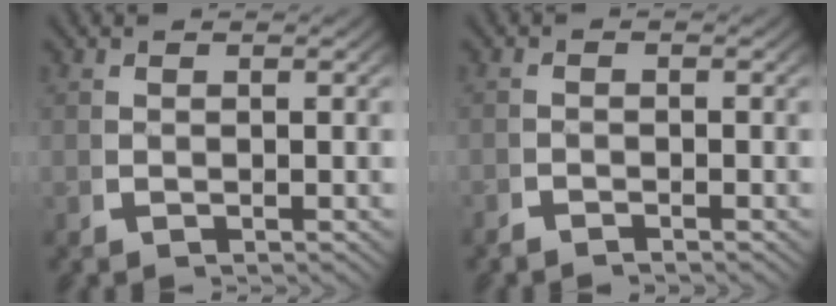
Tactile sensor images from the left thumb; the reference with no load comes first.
{"total": 1.1, "force": [-1.1, 0.1, -0.1], "torque": [0.006, -0.005, -0.025]}